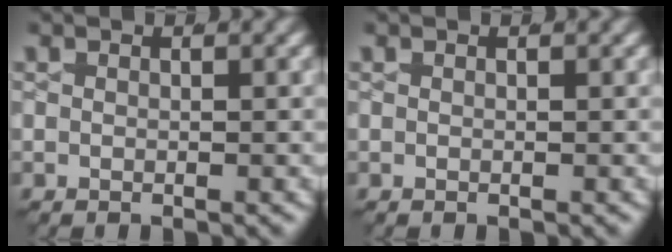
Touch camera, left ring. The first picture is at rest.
{"total": 0.0}